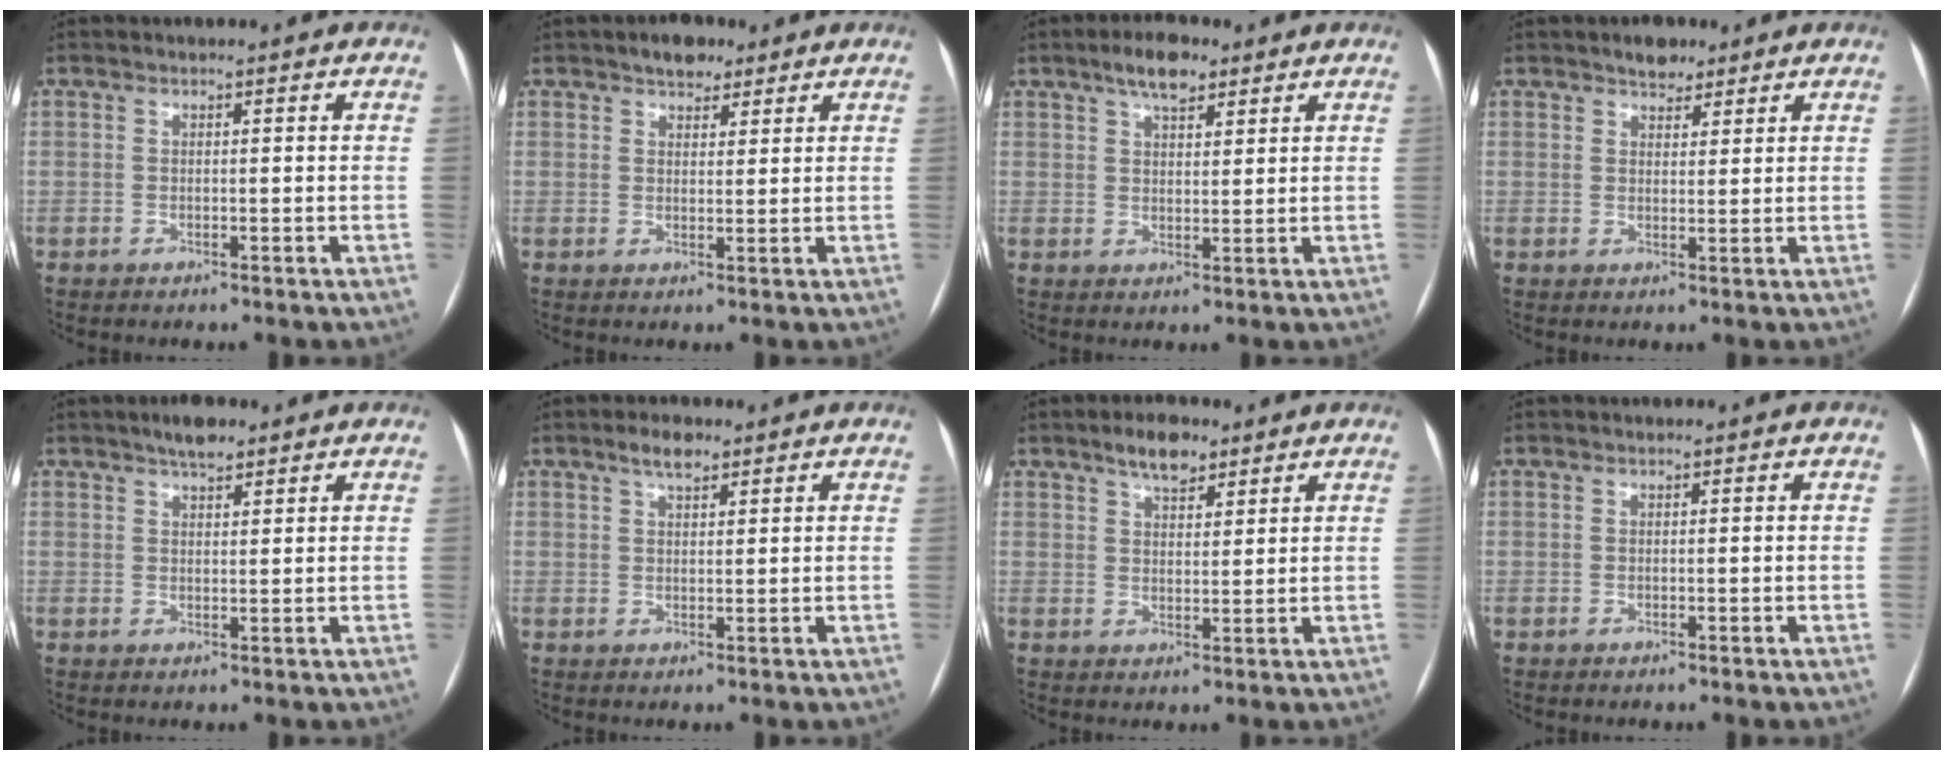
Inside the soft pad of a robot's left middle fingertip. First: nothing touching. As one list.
[{"total": 3.8, "force": [2.7, 2.0, 1.6], "torque": [-0.024, 0.009, 0.043]}, {"total": 5.5, "force": [3.7, 2.0, 3.5], "torque": [-0.062, 0.013, 0.061]}, {"total": 3.2, "force": [2.5, 1.7, 1.2], "torque": [-0.017, 0.005, 0.038]}, {"total": 3.5, "force": [2.7, 1.1, 2.0], "torque": [-0.037, 0.008, 0.043]}, {"total": 3.0, "force": [2.1, 1.1, 1.9], "torque": [-0.037, 0.008, 0.037]}, {"total": 5.1, "force": [3.6, 2.0, 2.9], "torque": [-0.050, 0.009, 0.060]}, {"total": 0.0}]